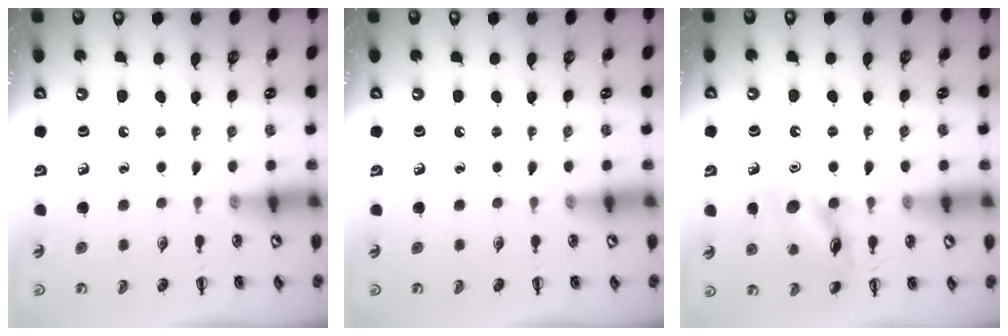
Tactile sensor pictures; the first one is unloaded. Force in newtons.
{"total": 0.0}
{"total": 13.1, "press": 13.1, "slide": 0.7}